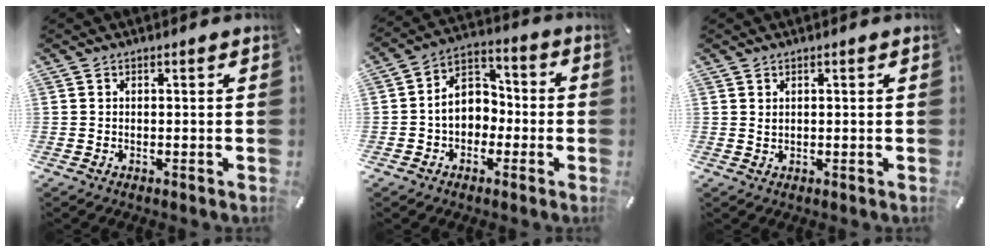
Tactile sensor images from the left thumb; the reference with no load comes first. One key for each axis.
{"total": 8.2, "fx": -1.7, "fy": 6.9, "fz": 4.1, "tx": -0.078, "ty": 0.020, "tz": -0.031}
{"total": 0.8, "fx": 0.4, "fy": 0.6, "fz": 0.4, "tx": -0.009, "ty": 0.000, "tz": 0.008}